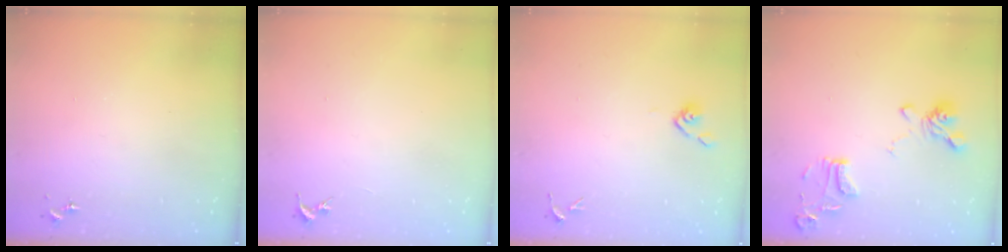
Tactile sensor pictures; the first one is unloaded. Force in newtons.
{"total": 0.0}
{"total": 3.9, "press": 3.8, "slide": 0.8}
{"total": 14.6, "press": 14.5, "slide": 1.6}